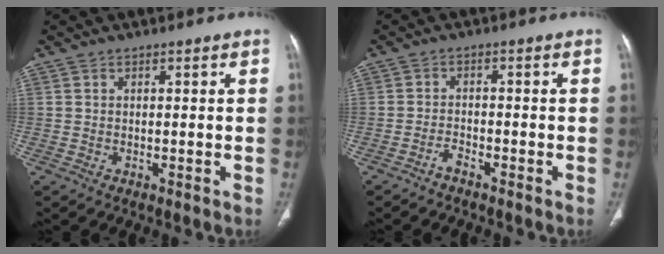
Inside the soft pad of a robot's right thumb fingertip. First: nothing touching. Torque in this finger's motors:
{"motor_torque": [-0.08, -0.06, -0.03, 0.06, -0.02]}